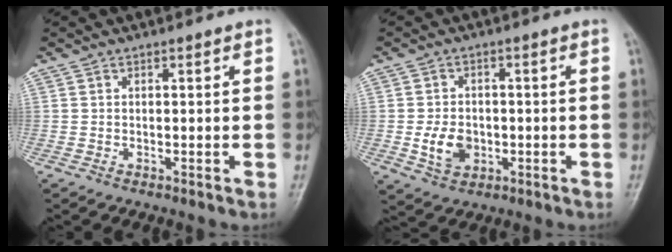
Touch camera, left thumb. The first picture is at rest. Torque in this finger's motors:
{"motor_torque": [0.18, 1.47, 0.49, -0.04, 0.02]}